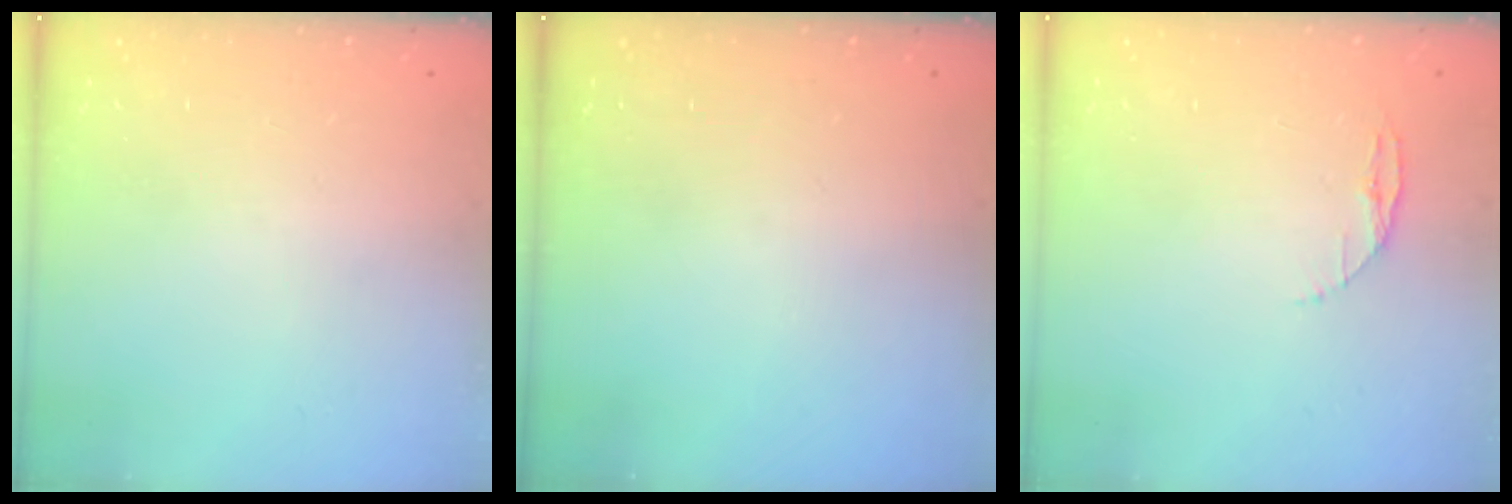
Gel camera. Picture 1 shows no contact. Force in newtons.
{"total": 0.0}
{"total": 3.4, "press": 3.4, "slide": 0.4}